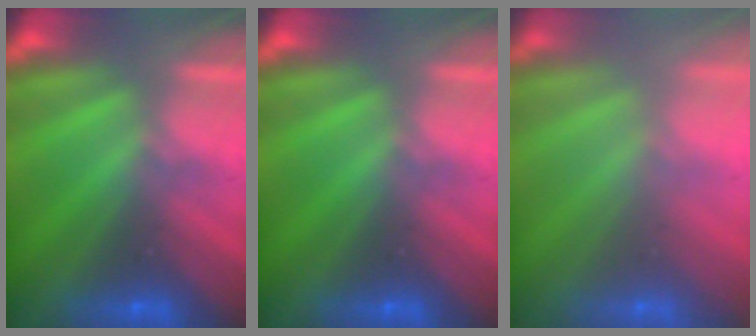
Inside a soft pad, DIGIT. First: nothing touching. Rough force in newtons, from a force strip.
{"total": 0.0}
{"total": 2.4}